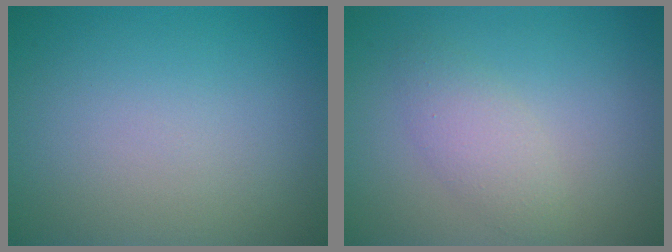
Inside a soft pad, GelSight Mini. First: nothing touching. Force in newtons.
{"total": 2.3, "press": 2.3, "slide": 0.2}